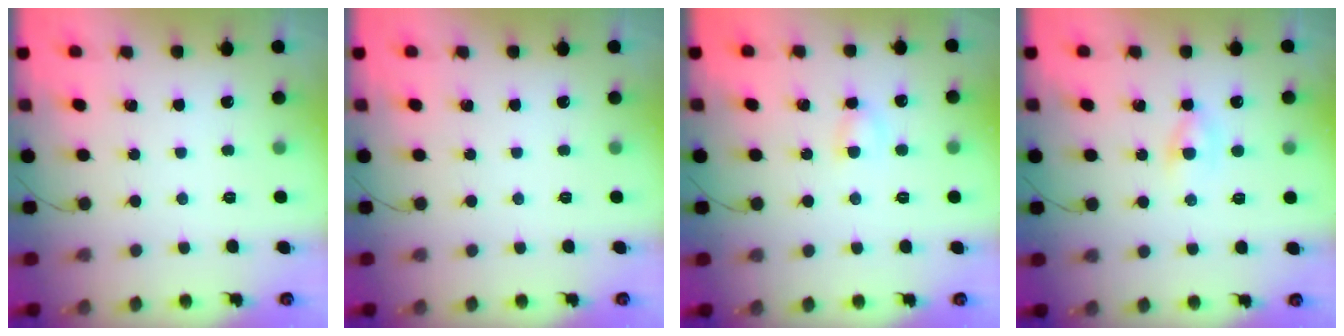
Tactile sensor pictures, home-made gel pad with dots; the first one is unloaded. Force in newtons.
{"total": 0.0}
{"total": 3.7, "press": 3.5, "slide": 1.1}
{"total": 3.7, "press": 3.5, "slide": 1.3}